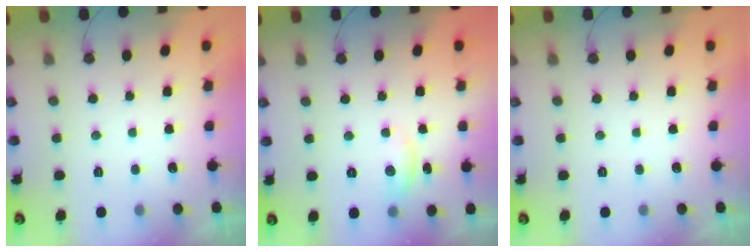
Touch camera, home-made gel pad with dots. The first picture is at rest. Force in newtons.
{"total": 4.5, "press": 4.5, "slide": 0.3}
{"total": 0.0}